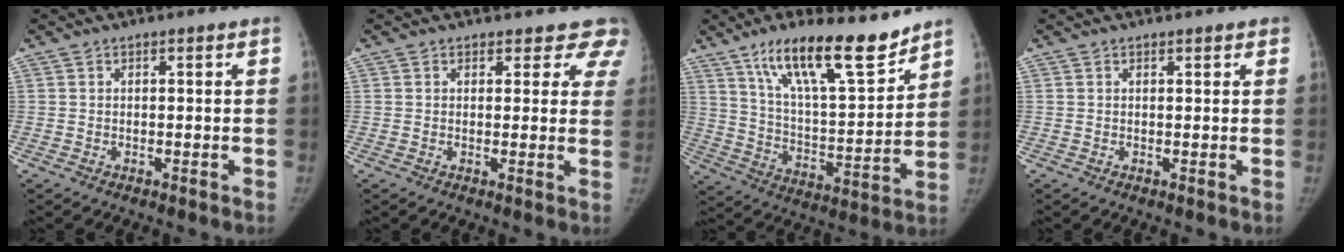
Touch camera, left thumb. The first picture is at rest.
{"total": 6.7, "force": [5.8, 3.3, 0.1], "torque": [0.058, -0.021, 0.036]}
{"total": 18.8, "force": [13.3, 5.0, 12.3], "torque": [-0.173, -0.074, 0.232]}
{"total": 0.9, "force": [0.7, 0.4, 0.3], "torque": [0.000, -0.003, 0.008]}